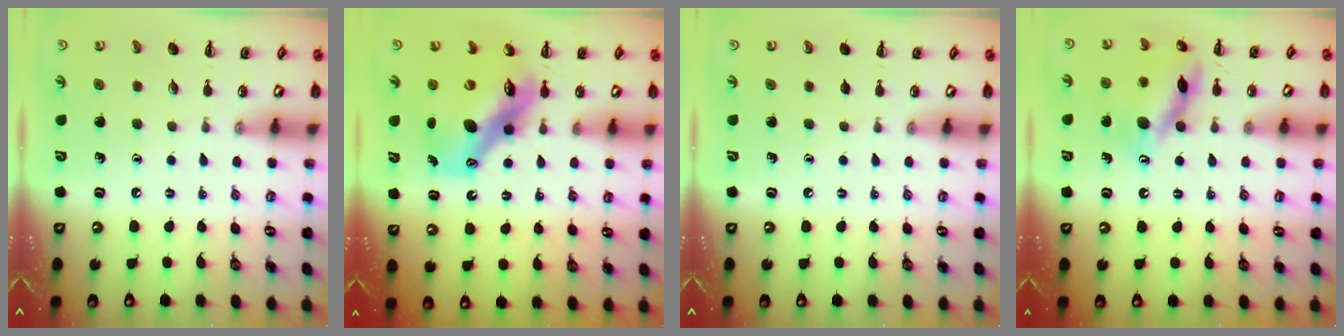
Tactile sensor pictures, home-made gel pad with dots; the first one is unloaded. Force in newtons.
{"total": 13.5, "press": 13.1, "slide": 3.5}
{"total": 0.0}
{"total": 14.1, "press": 14.0, "slide": 1.2}